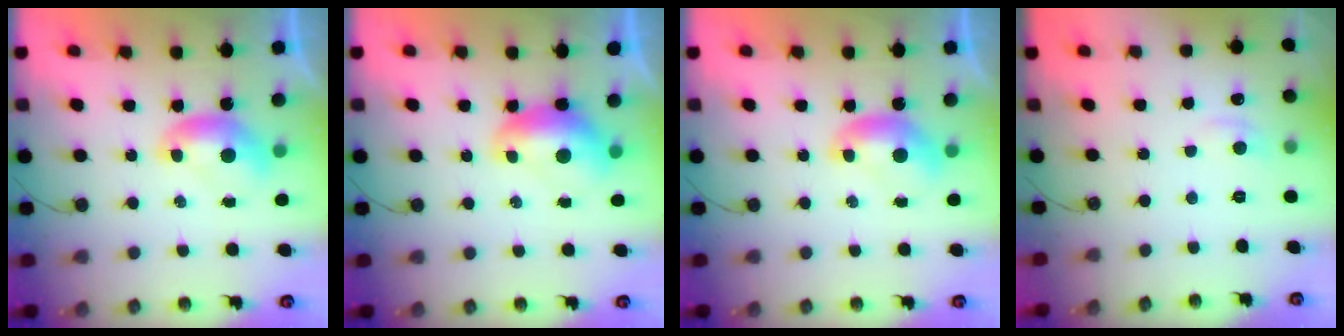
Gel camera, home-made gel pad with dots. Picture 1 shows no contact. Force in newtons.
{"total": 1.6, "press": 1.4, "slide": 0.6}
{"total": 0.0}
{"total": 1.1, "press": 0.7, "slide": 0.8}